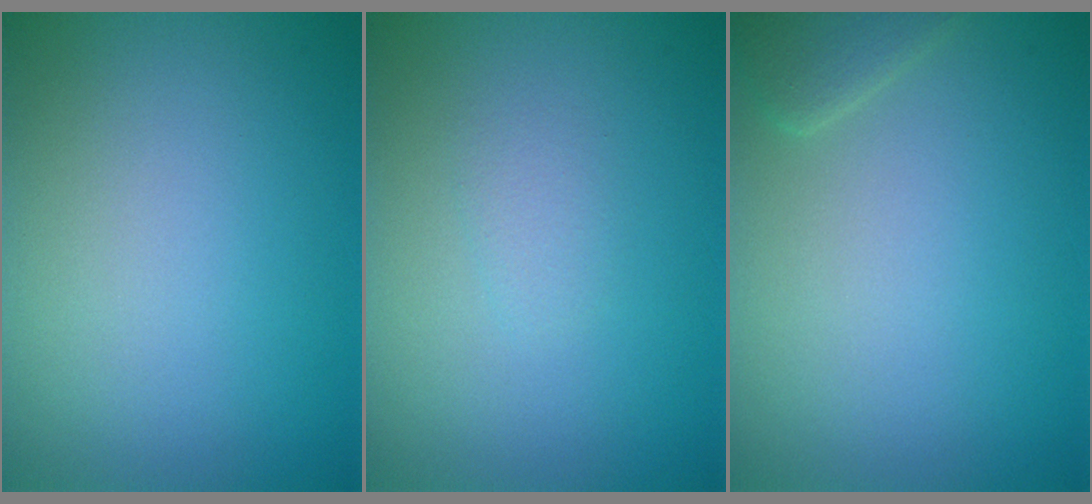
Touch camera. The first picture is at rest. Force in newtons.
{"total": 0.9, "press": 0.9, "slide": 0.1}
{"total": 1.5, "press": 1.5, "slide": 0.1}